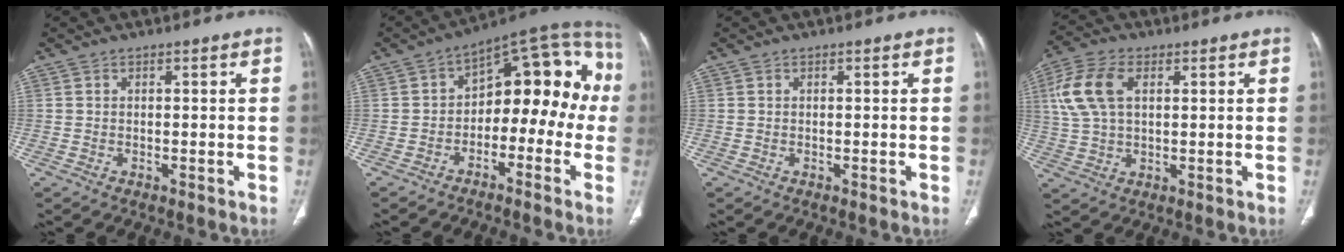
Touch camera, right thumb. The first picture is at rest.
{"total": 17.3, "force": [-2.4, 10.2, 13.8], "torque": [-0.134, 0.071, -0.042]}
{"total": 0.0}
{"total": 10.5, "force": [3.1, 6.1, 8.0], "torque": [-0.179, 0.012, 0.061]}